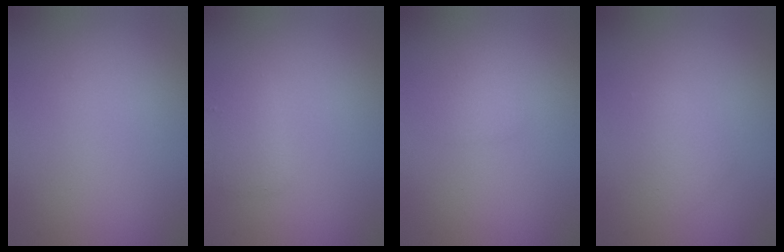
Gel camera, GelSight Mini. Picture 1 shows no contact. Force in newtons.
{"total": 1.7, "press": 1.7, "slide": 0.1}
{"total": 0.9, "press": 0.9, "slide": 0.1}
{"total": 1.4, "press": 1.4, "slide": 0.1}